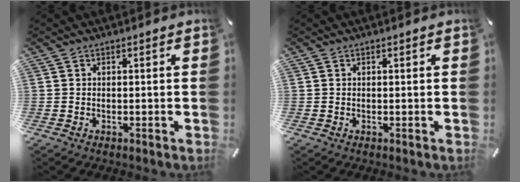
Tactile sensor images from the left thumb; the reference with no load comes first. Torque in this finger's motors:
{"motor_torque": [-0.09, -0.37, -0.08, -0.01, 0.02]}